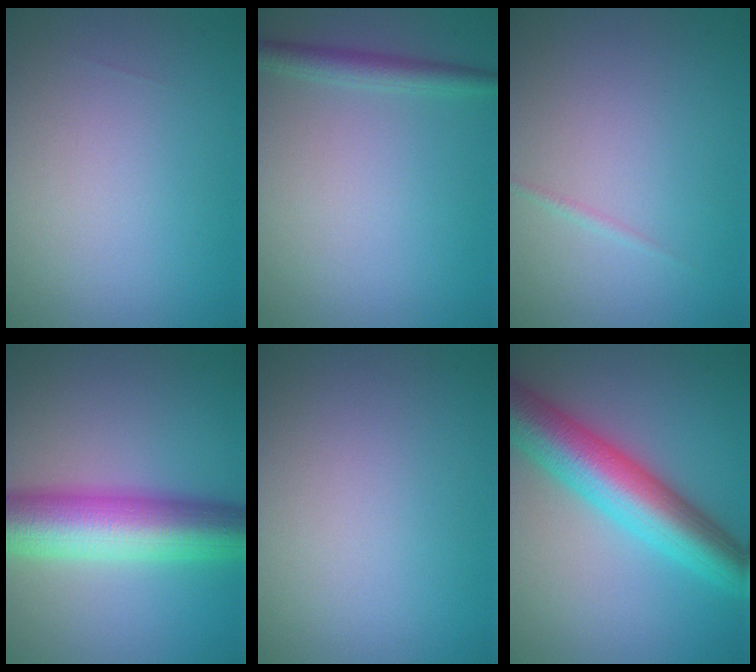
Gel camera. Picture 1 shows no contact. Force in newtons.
{"total": 2.2, "press": 2.2, "slide": 0.1}
{"total": 0.5, "press": 0.5, "slide": 0.0}
{"total": 9.9, "press": 9.9, "slide": 0.1}
{"total": 0.0}
{"total": 9.4, "press": 9.4, "slide": 0.2}